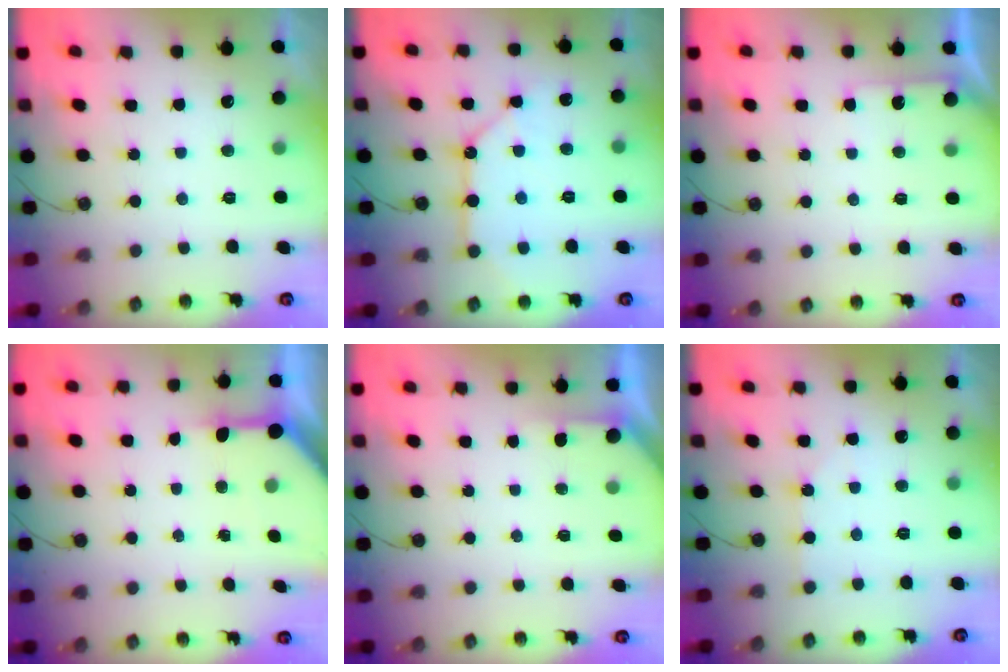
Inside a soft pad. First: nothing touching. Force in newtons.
{"total": 11.0, "press": 11.0, "slide": 0.1}
{"total": 3.7, "press": 3.7, "slide": 0.6}
{"total": 7.2, "press": 7.2, "slide": 0.5}
{"total": 2.2, "press": 2.2, "slide": 0.2}
{"total": 3.7, "press": 3.7, "slide": 0.3}